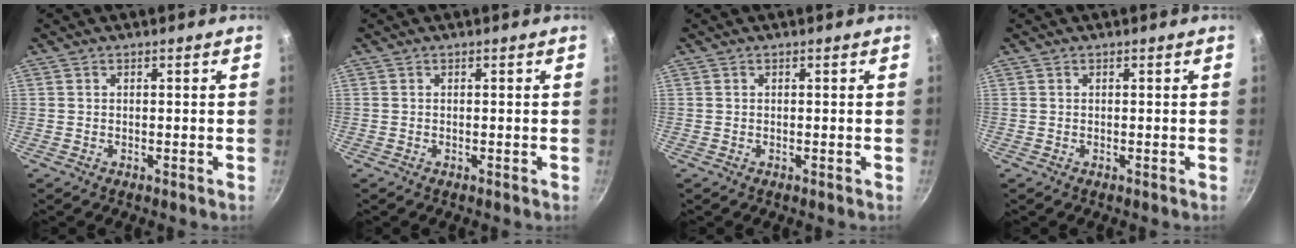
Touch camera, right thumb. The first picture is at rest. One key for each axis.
{"total": 0.0}
{"total": 0.0}
{"total": 0.0}